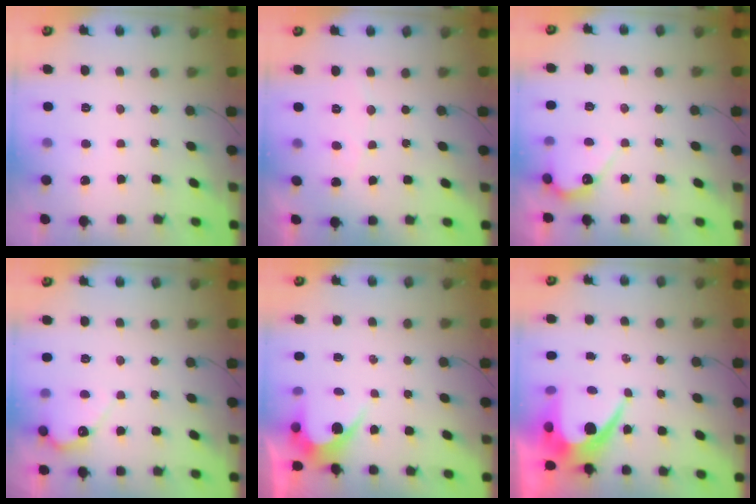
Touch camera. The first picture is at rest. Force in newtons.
{"total": 3.5, "press": 3.4, "slide": 0.3}
{"total": 6.0, "press": 6.0, "slide": 0.6}
{"total": 4.7, "press": 4.7, "slide": 0.4}
{"total": 3.5, "press": 3.5, "slide": 0.2}
{"total": 10.4, "press": 10.4, "slide": 0.5}